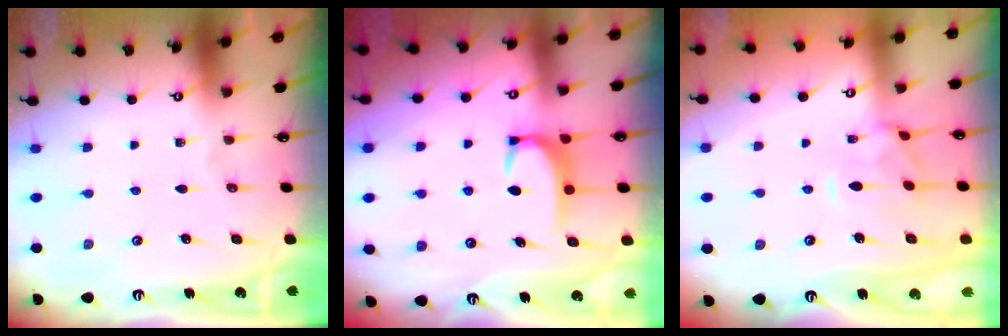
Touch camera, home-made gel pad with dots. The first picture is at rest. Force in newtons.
{"total": 3.6, "press": 3.6, "slide": 0.4}
{"total": 1.3, "press": 0.9, "slide": 0.9}